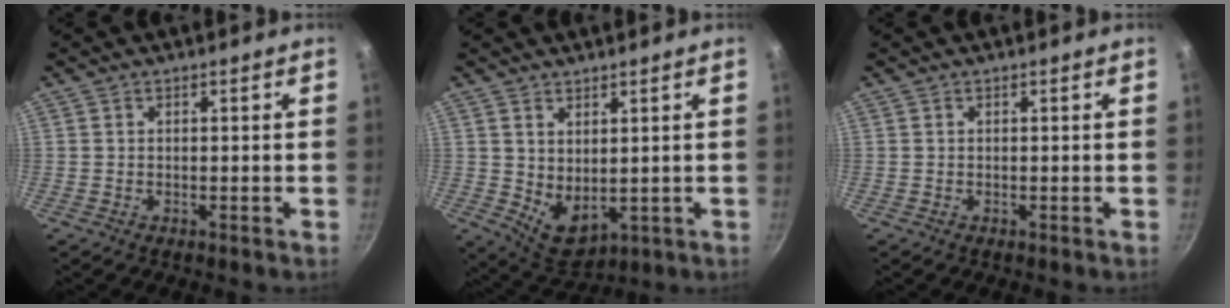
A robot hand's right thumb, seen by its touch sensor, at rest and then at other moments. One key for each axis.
{"total": 5.4, "fx": 1.2, "fy": 3.4, "fz": 4.1, "tx": -0.061, "ty": -0.026, "tz": 0.032}
{"total": 0.0}